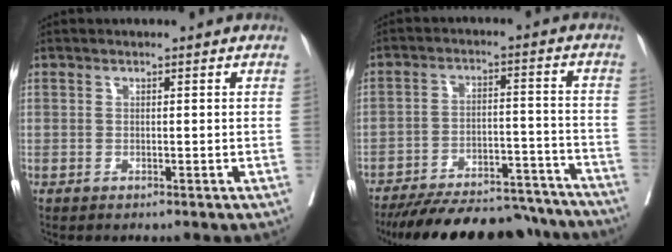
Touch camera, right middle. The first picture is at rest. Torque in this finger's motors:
{"motor_torque": [1.05, -1.09, 0.44, 0.10]}